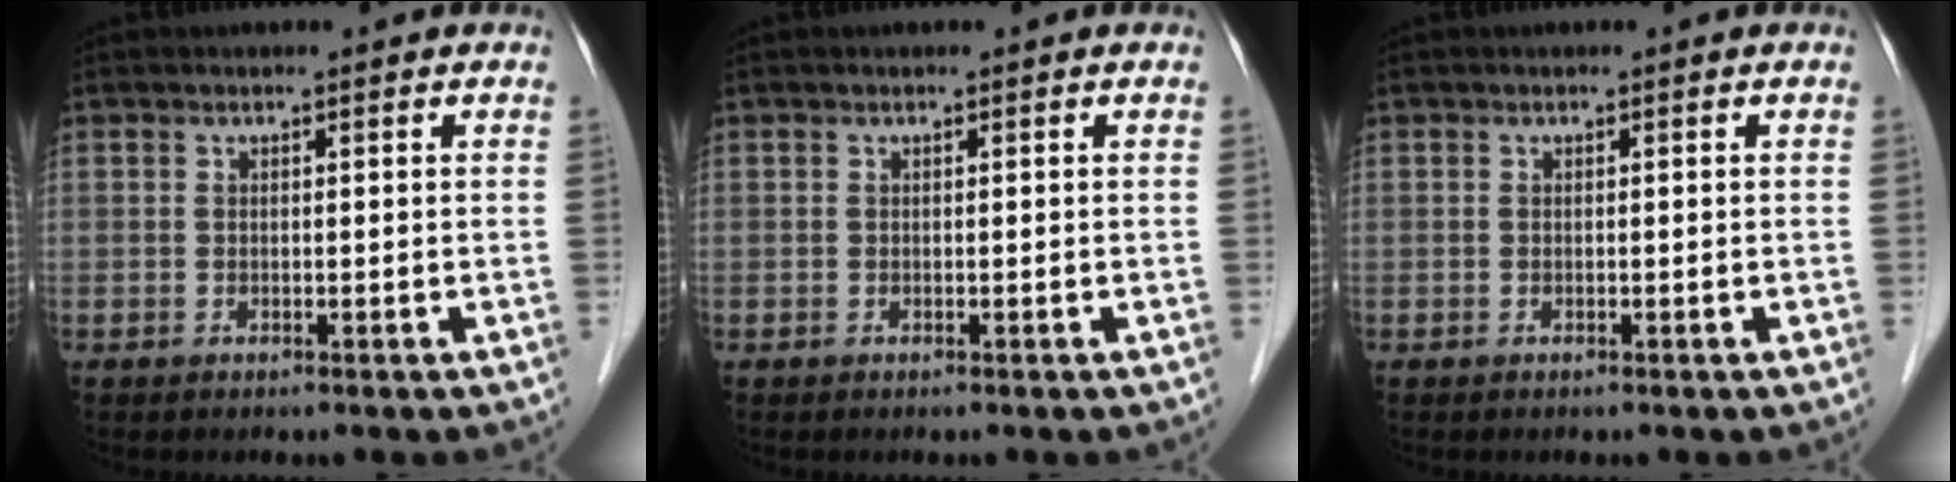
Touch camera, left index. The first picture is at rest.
{"total": 0.0}
{"total": 0.0}